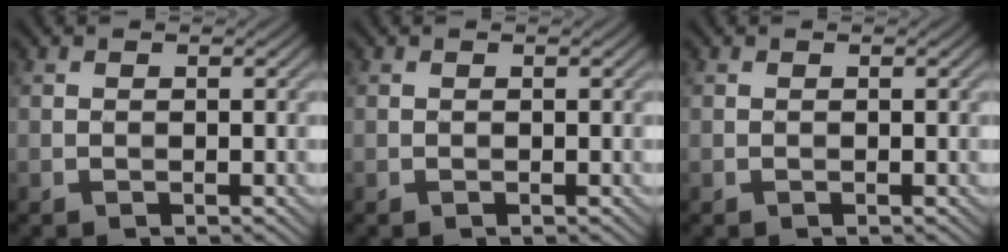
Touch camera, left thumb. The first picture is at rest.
{"total": 0.0}
{"total": 0.0}